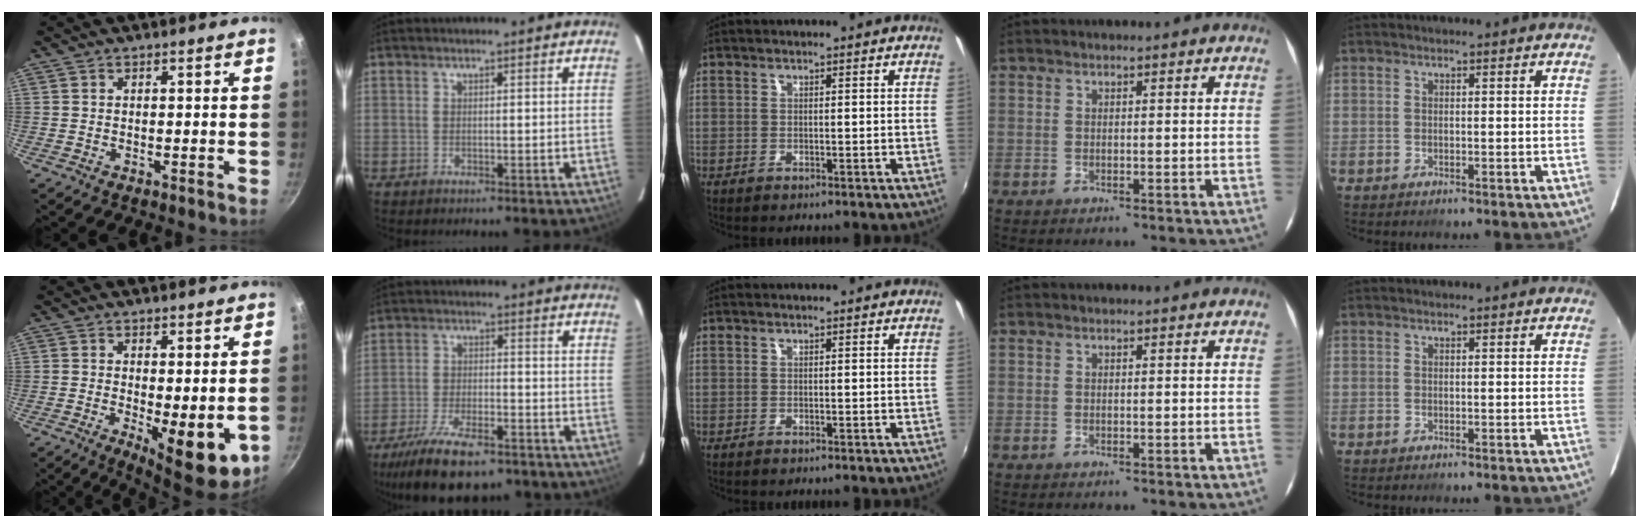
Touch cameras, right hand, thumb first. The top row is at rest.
{"thumb": {"total": 10.2, "force": [-1.6, 3.8, 9.4], "torque": [-0.110, -0.006, -0.008]}, "index": {"total": 16.4, "force": [-11.6, 6.3, 9.8], "torque": [-0.212, -0.032, -0.194]}}